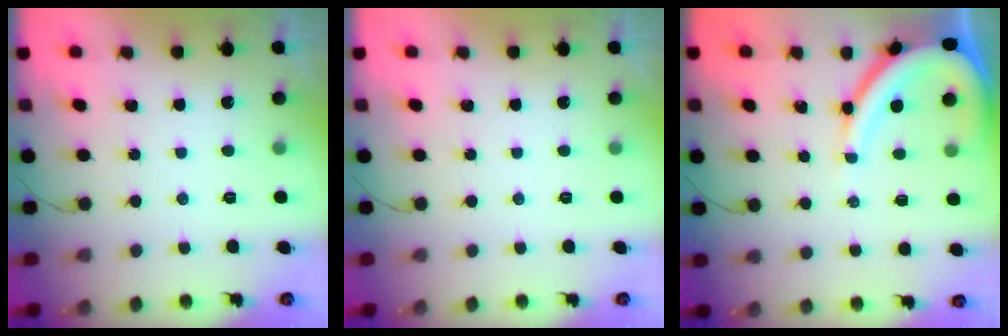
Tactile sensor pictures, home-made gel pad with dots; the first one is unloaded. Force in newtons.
{"total": 0.0}
{"total": 11.1, "press": 11.1, "slide": 1.0}